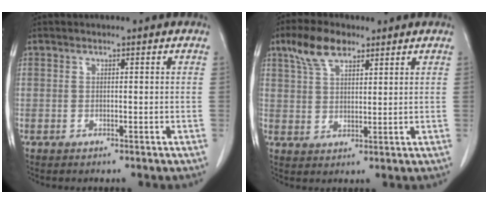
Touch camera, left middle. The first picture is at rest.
{"total": 6.7, "force": [4.5, 2.7, 4.1], "torque": [-0.087, 0.016, 0.088]}